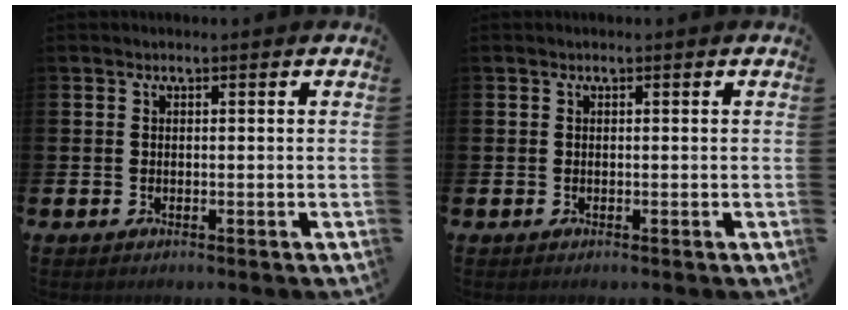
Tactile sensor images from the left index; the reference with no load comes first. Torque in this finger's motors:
{"motor_torque": [-0.02, 0.00, 0.00, 0.00]}